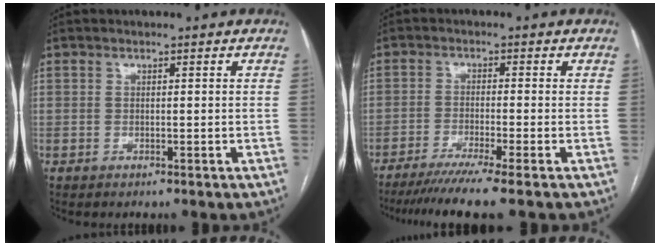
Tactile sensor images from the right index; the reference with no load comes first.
{"total": 7.9, "force": [-6.1, -1.6, 4.8], "torque": [-0.064, -0.023, -0.099]}